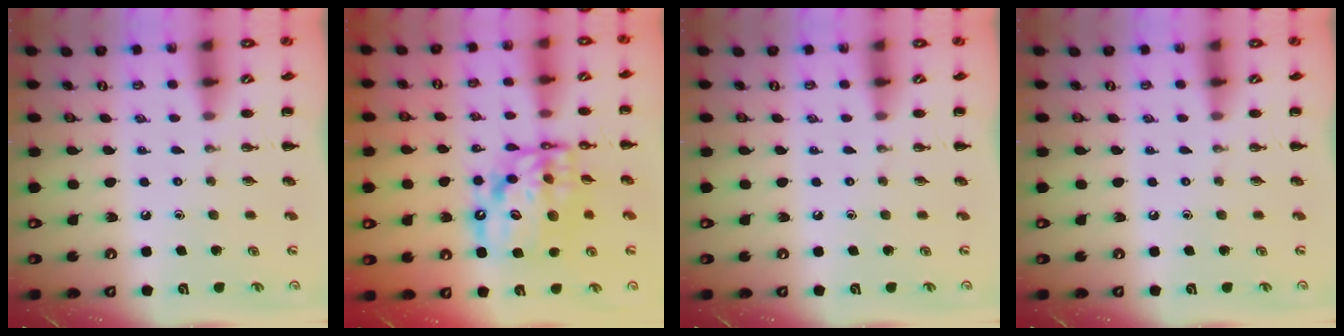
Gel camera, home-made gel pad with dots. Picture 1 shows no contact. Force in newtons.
{"total": 15.5, "press": 15.0, "slide": 3.9}
{"total": 0.0}
{"total": 0.0}